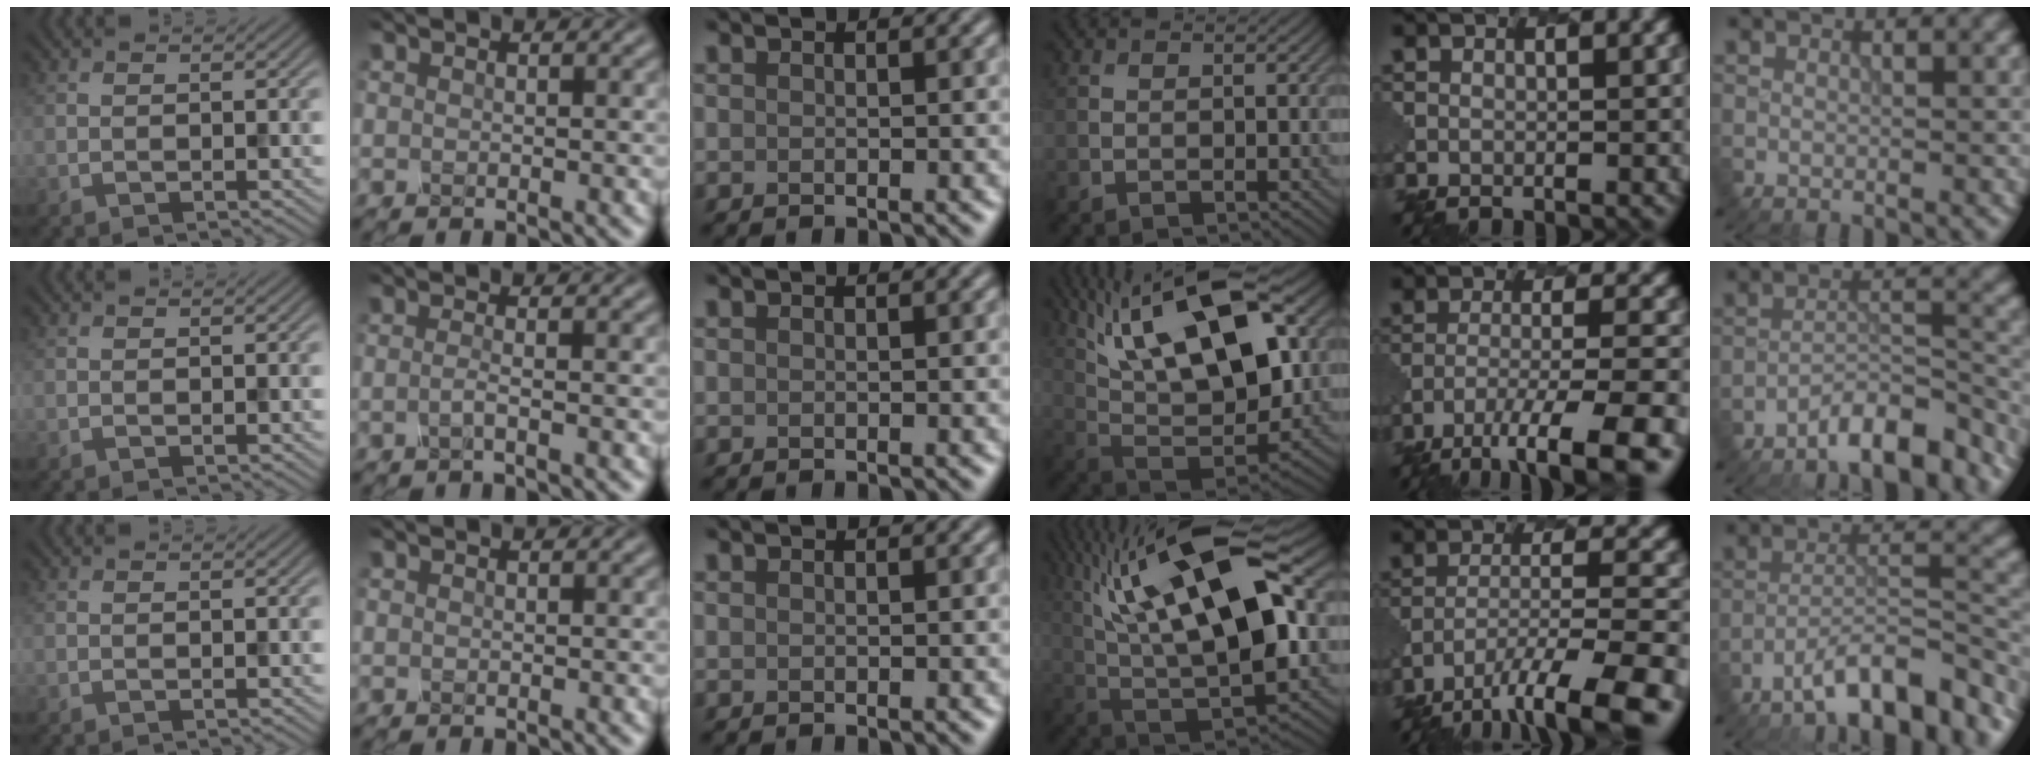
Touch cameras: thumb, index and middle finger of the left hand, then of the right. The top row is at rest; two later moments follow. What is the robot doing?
{"motion": "twist", "object": "rubiks cube"}